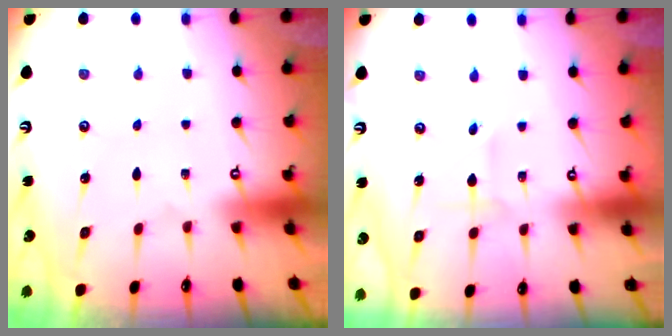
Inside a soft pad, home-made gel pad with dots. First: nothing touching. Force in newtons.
{"total": 2.7, "press": 2.6, "slide": 0.3}